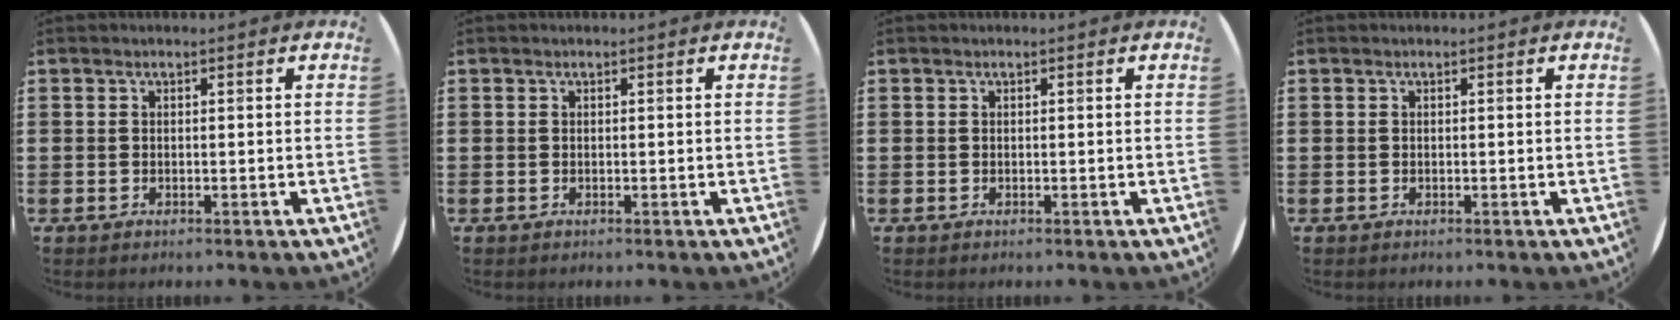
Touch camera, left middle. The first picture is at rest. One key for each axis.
{"total": 0.0}
{"total": 0.0}
{"total": 0.0}